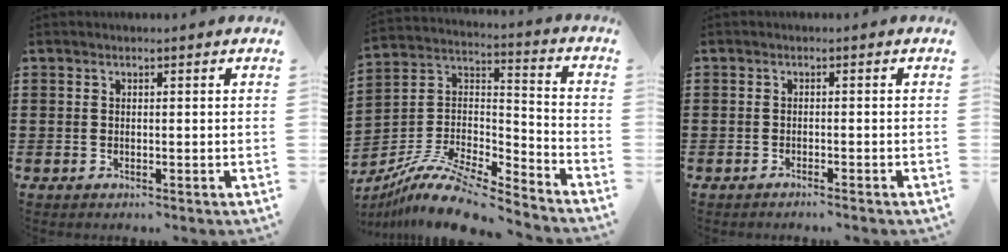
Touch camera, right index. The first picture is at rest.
{"total": 11.8, "force": [-9.6, 2.8, 6.3], "torque": [-0.130, 0.023, -0.190]}
{"total": 1.0, "force": [-1.0, -0.2, 0.2], "torque": [-0.006, -0.001, -0.019]}